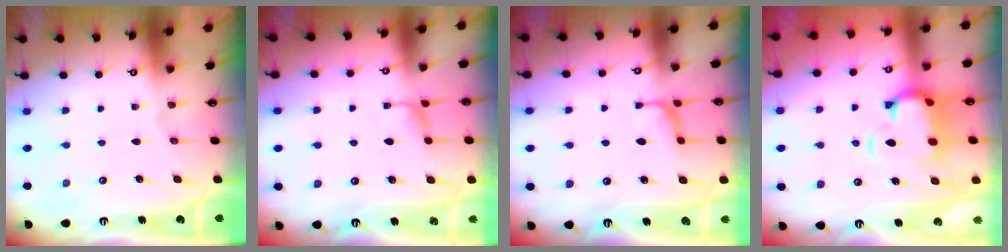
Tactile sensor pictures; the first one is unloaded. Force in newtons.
{"total": 2.0, "press": 1.9, "slide": 0.4}
{"total": 0.9, "press": 0.4, "slide": 0.8}
{"total": 5.4, "press": 5.2, "slide": 1.5}